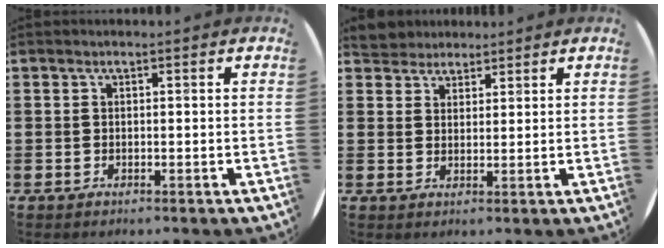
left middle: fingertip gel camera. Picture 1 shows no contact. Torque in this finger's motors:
{"motor_torque": [0.50, -0.47, -0.01, 0.00]}